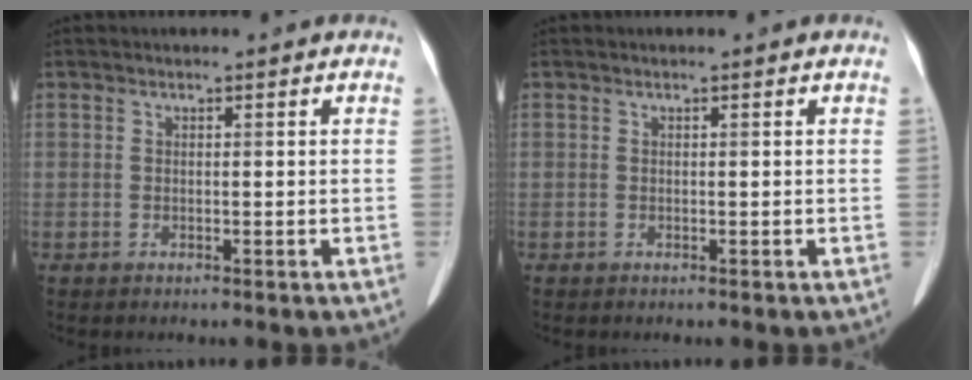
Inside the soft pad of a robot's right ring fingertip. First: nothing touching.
{"total": 0.0}